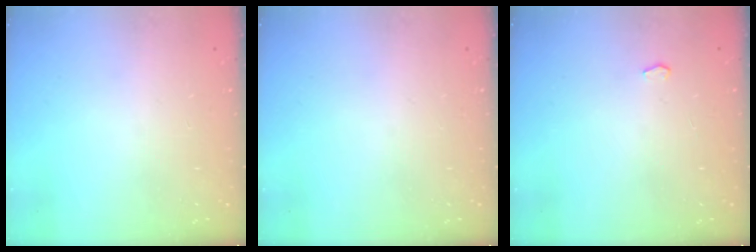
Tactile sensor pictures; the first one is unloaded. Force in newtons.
{"total": 0.0}
{"total": 2.0, "press": 1.9, "slide": 0.3}